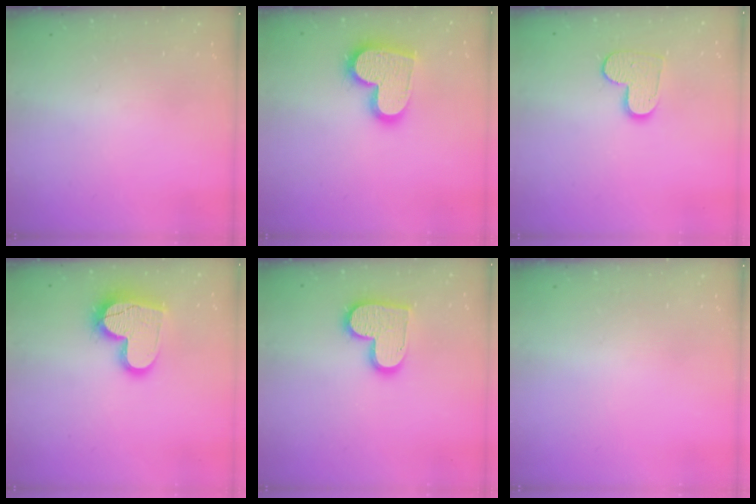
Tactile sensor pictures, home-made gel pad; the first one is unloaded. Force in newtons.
{"total": 17.2, "press": 17.1, "slide": 1.2}
{"total": 9.7, "press": 9.7, "slide": 0.5}
{"total": 16.5, "press": 16.5, "slide": 1.1}
{"total": 13.8, "press": 13.7, "slide": 1.1}
{"total": 0.0}